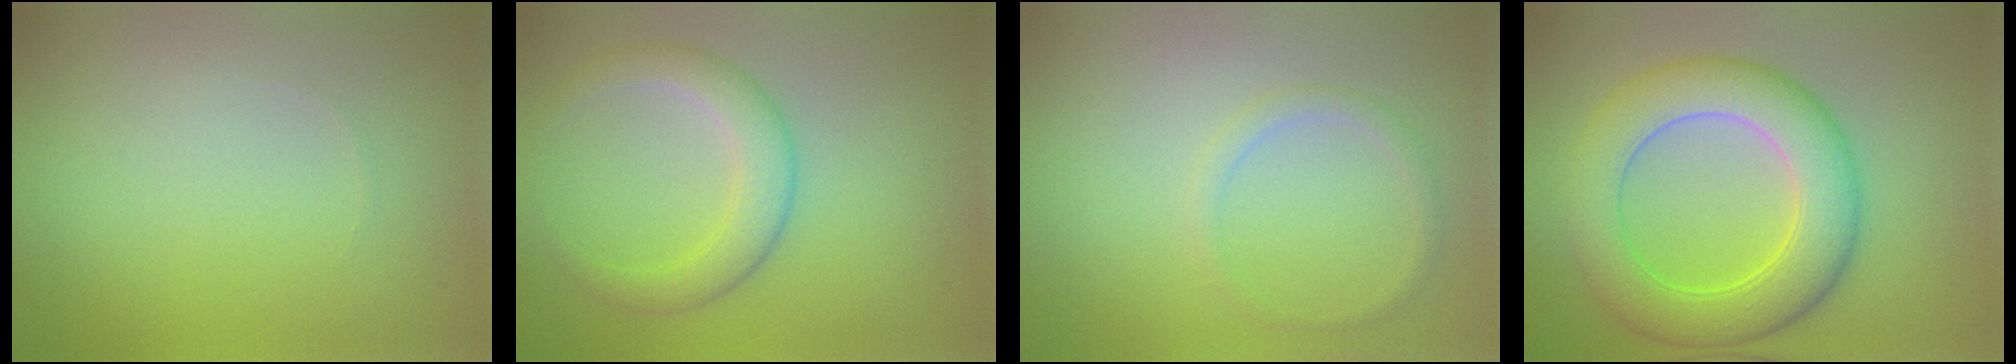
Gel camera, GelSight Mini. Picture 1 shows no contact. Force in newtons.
{"total": 3.5, "press": 3.5, "slide": 0.2}
{"total": 1.1, "press": 1.1, "slide": 0.1}
{"total": 7.9, "press": 7.9, "slide": 0.2}